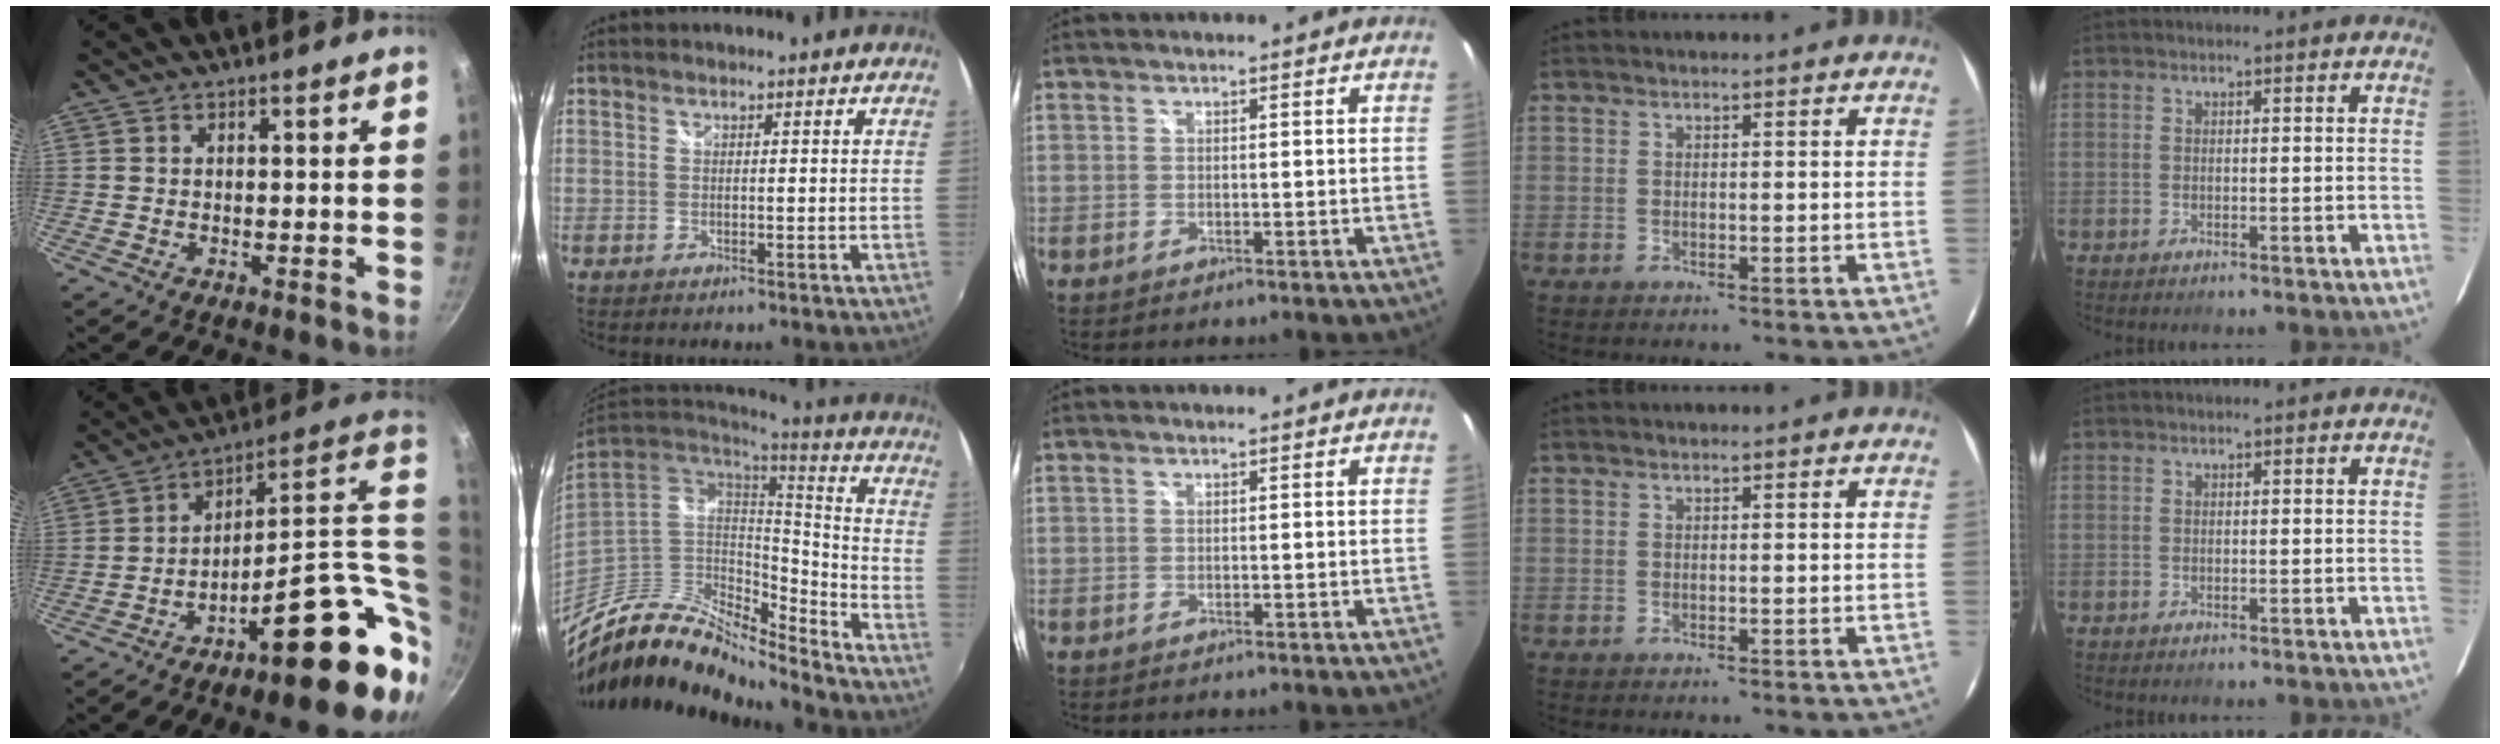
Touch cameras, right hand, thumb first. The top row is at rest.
{"thumb": {"total": 23.8, "force": [-3.2, 8.5, 22.0], "torque": [-0.260, 0.003, -0.041]}, "index": {"total": 16.8, "force": [-13.8, 5.3, 8.0], "torque": [-0.156, -0.009, -0.259]}}